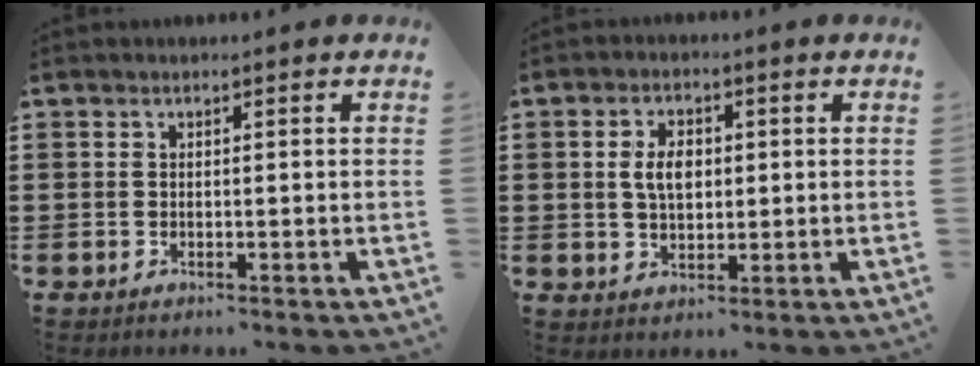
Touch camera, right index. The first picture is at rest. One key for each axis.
{"total": 4.5, "fx": 0.5, "fy": 2.8, "fz": 3.6, "tx": -0.067, "ty": 0.009, "tz": 0.004}